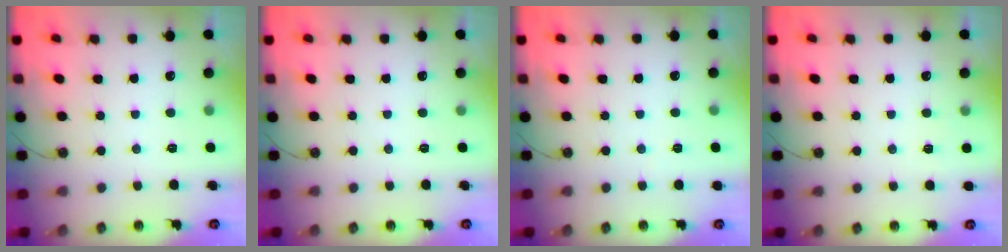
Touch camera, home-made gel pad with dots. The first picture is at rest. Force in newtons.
{"total": 0.0}
{"total": 1.1, "press": 0.7, "slide": 0.8}
{"total": 2.5, "press": 2.4, "slide": 0.8}